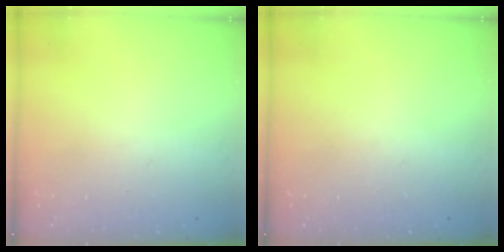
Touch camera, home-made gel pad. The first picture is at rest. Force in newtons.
{"total": 0.0}